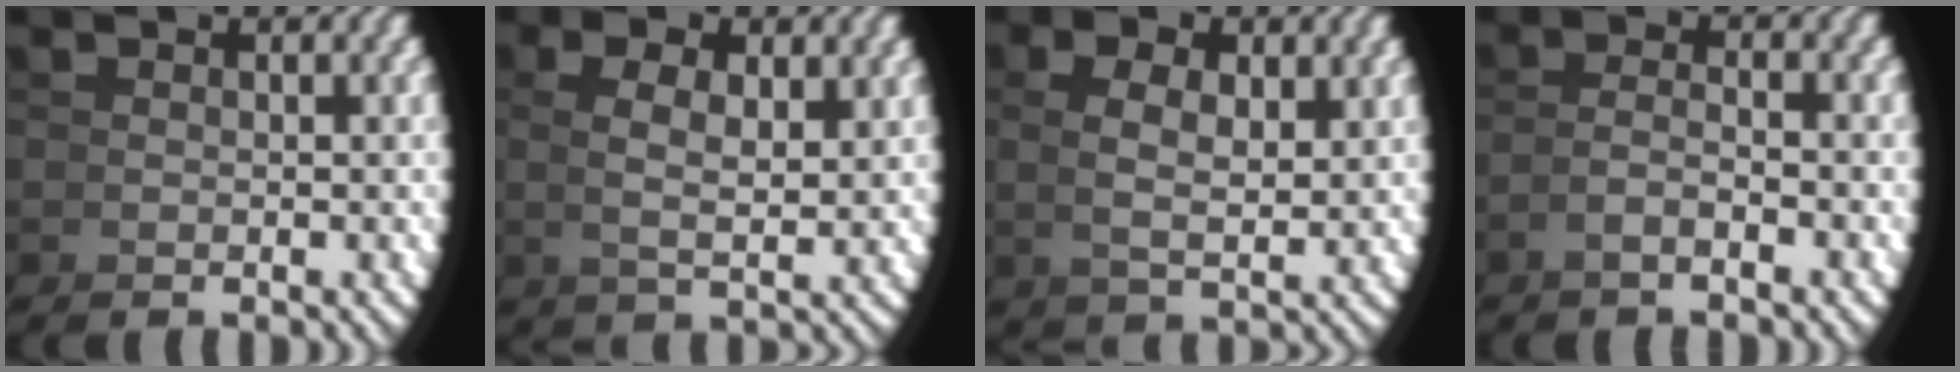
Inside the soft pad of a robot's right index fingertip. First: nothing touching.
{"total": 2.9, "force": [1.5, 0.3, 2.5], "torque": [-0.039, 0.001, 0.034]}
{"total": 2.7, "force": [1.5, 0.6, 2.2], "torque": [-0.032, 0.000, 0.034]}
{"total": 1.8, "force": [-1.0, -0.8, 1.2], "torque": [-0.018, 0.000, -0.017]}